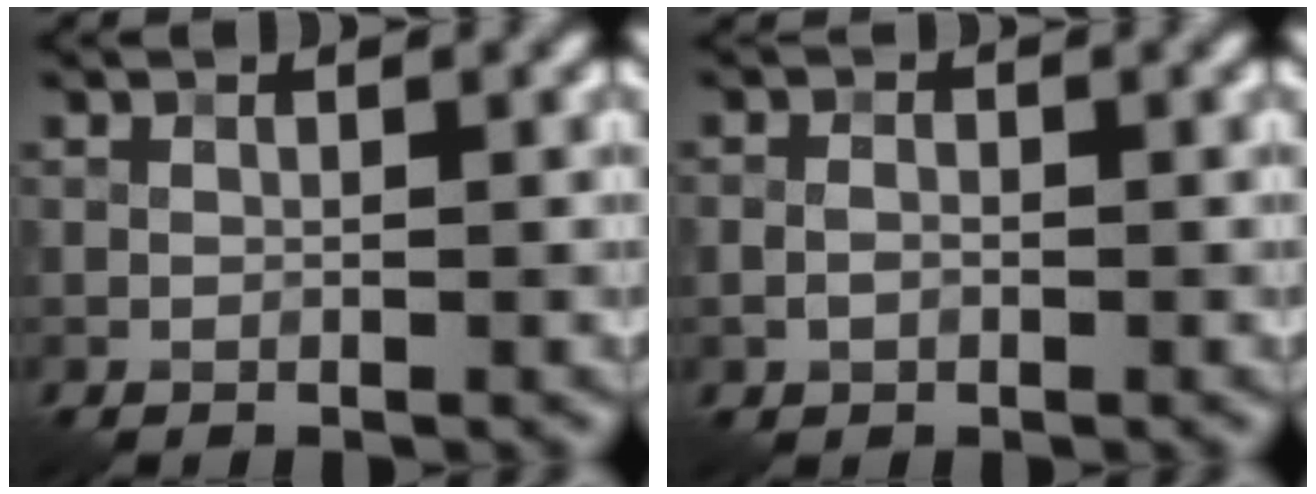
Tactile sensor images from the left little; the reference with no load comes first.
{"total": 1.2, "force": [-0.3, 0.9, 0.7], "torque": [-0.012, 0.001, -0.009]}